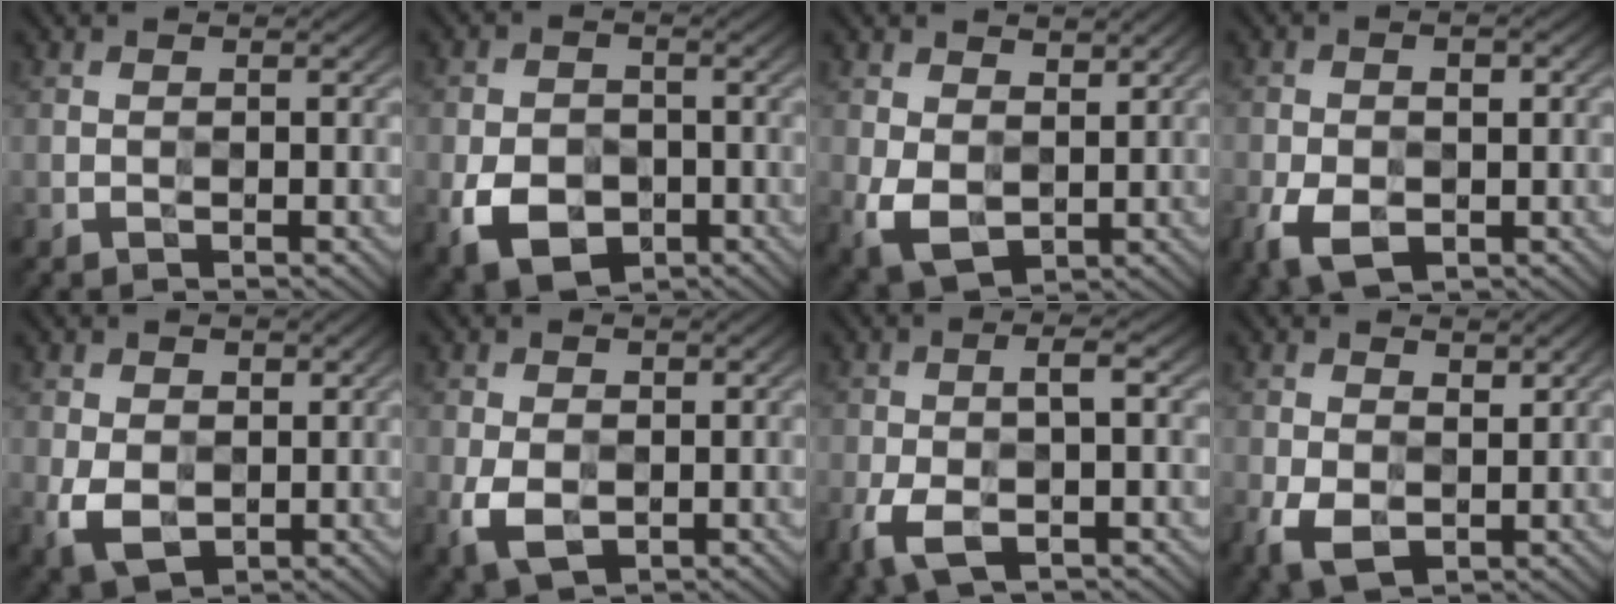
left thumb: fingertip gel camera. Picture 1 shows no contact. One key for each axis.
{"total": 7.1, "fx": -2.7, "fy": 5.1, "fz": 4.3, "tx": -0.089, "ty": -0.019, "tz": -0.050}
{"total": 6.3, "fx": 1.3, "fy": 4.4, "fz": 4.3, "tx": -0.108, "ty": -0.012, "tz": 0.023}
{"total": 6.7, "fx": -2.1, "fy": 3.8, "fz": 5.1, "tx": -0.102, "ty": -0.012, "tz": -0.037}
{"total": 5.5, "fx": -0.1, "fy": 4.1, "fz": 3.7, "tx": -0.087, "ty": -0.009, "tz": -0.001}
{"total": 5.0, "fx": -0.9, "fy": 3.4, "fz": 3.6, "tx": -0.086, "ty": -0.011, "tz": -0.015}
{"total": 6.2, "fx": -2.3, "fy": 2.3, "fz": 5.2, "tx": -0.114, "ty": -0.001, "tz": -0.046}
{"total": 5.3, "fx": -0.2, "fy": 3.6, "fz": 3.9, "tx": -0.090, "ty": -0.009, "tz": -0.004}